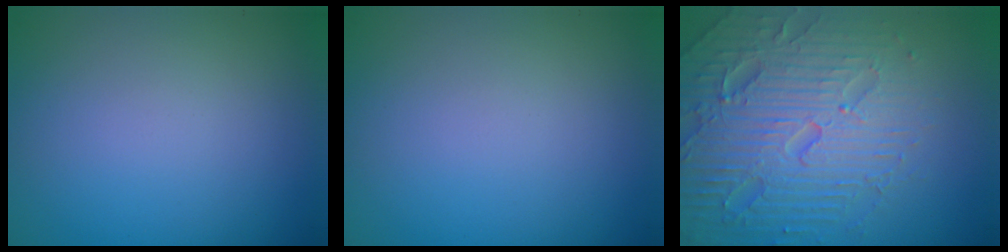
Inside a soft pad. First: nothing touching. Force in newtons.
{"total": 0.0}
{"total": 7.4, "press": 7.2, "slide": 1.7}